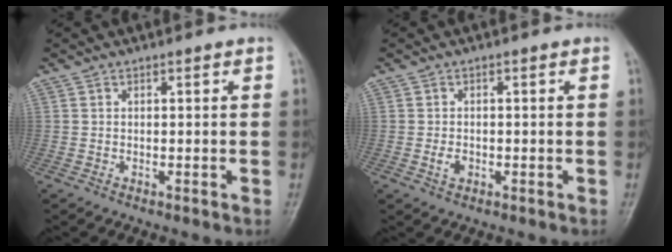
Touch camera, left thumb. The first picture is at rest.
{"total": 2.1, "force": [-0.6, 1.5, 1.3], "torque": [-0.020, 0.001, -0.012]}